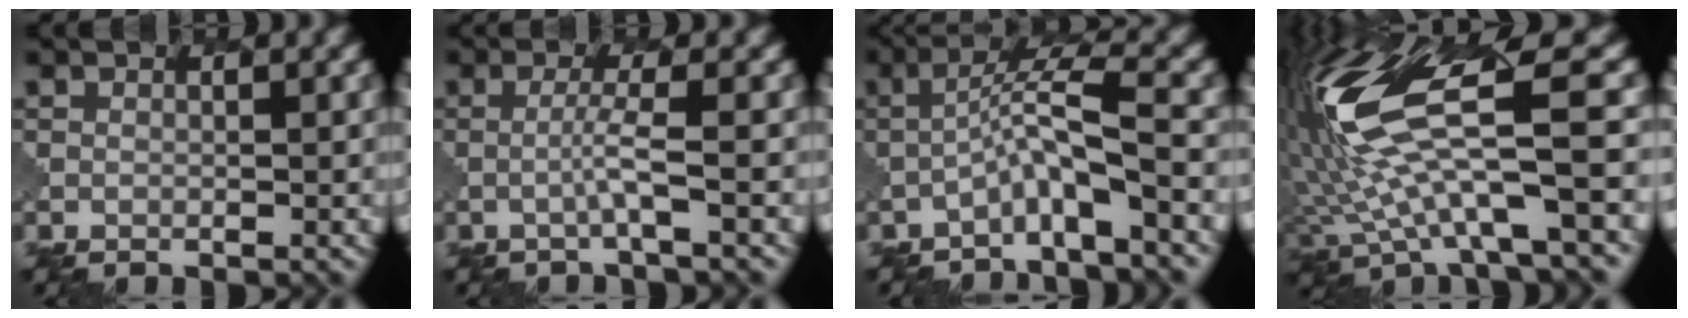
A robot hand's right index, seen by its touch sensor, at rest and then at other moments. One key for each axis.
{"total": 2.0, "fx": -0.3, "fy": 0.1, "fz": 2.0, "tx": -0.033, "ty": 0.005, "tz": -0.014}
{"total": 4.3, "fx": -1.9, "fy": 0.4, "fz": 3.8, "tx": -0.067, "ty": 0.016, "tz": -0.041}
{"total": 12.0, "fx": 1.2, "fy": 3.4, "fz": 11.5, "tx": -0.234, "ty": 0.007, "tz": 0.029}